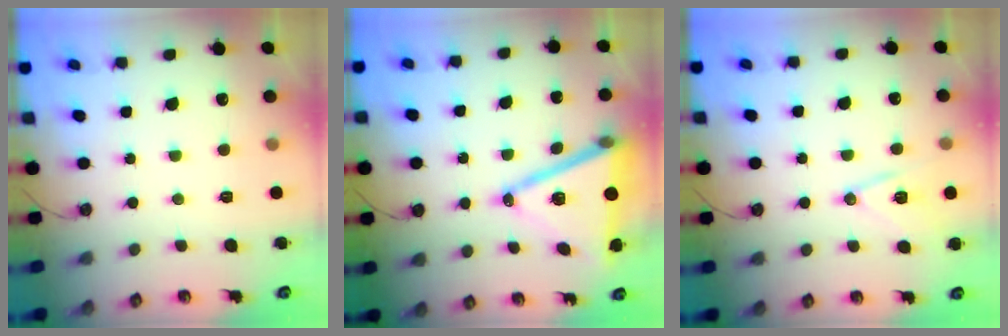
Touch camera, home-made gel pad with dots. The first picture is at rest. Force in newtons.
{"total": 17.6, "press": 17.2, "slide": 3.8}
{"total": 11.5, "press": 11.0, "slide": 3.3}